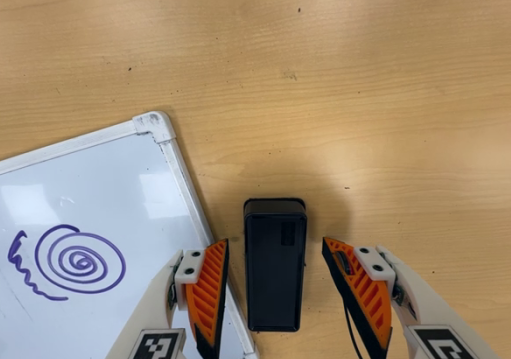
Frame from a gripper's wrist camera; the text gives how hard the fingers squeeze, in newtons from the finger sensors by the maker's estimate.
{"total": 0.0}